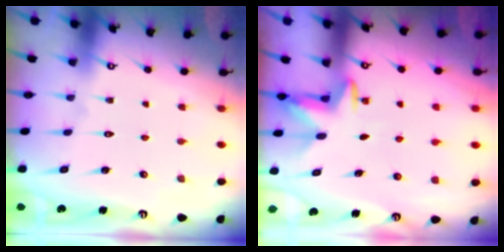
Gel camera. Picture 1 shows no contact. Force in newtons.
{"total": 3.4, "press": 3.2, "slide": 1.0}